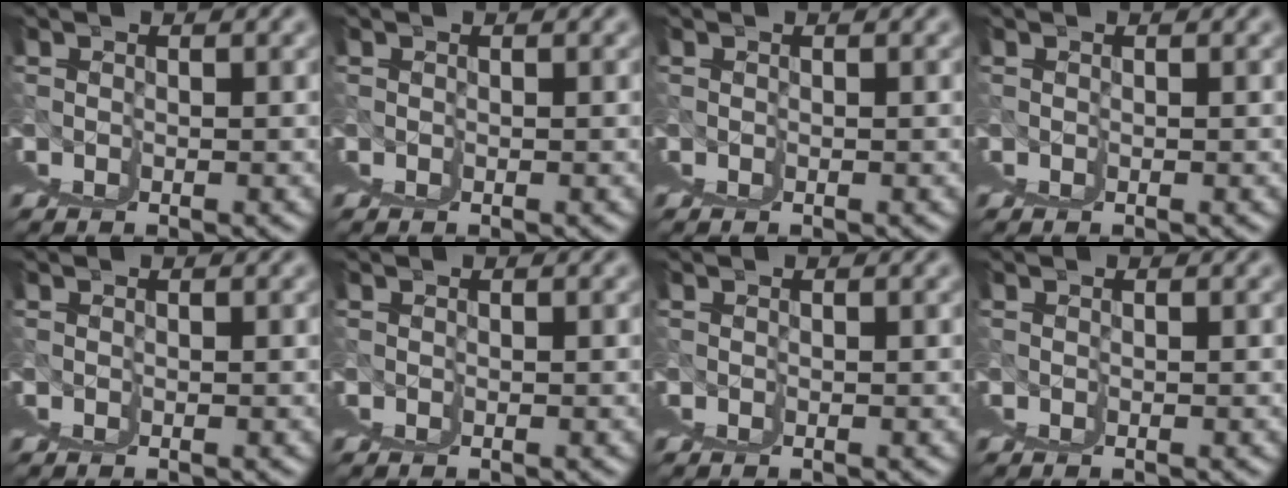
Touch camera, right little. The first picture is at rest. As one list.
[{"total": 0.0}, {"total": 0.0}, {"total": 0.5, "force": [0.2, -0.4, -0.3], "torque": [0.009, 0.002, 0.002]}, {"total": 0.0}, {"total": 0.0}, {"total": 0.0}, {"total": 0.0}]